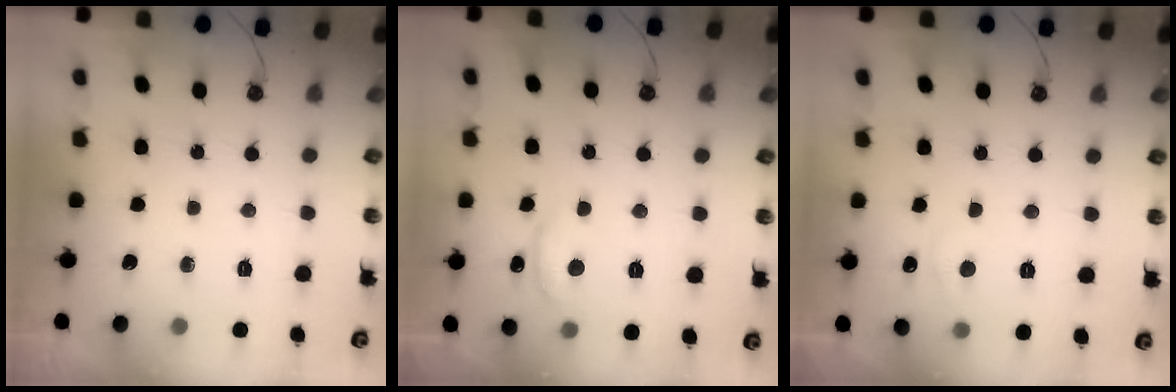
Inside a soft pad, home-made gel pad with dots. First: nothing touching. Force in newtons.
{"total": 3.3, "press": 3.2, "slide": 0.7}
{"total": 2.5, "press": 2.4, "slide": 0.5}